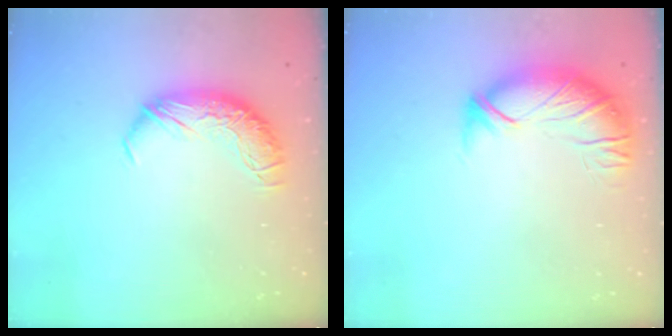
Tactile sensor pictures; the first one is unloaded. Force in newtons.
{"total": 3.0, "press": 1.5, "slide": 2.6}